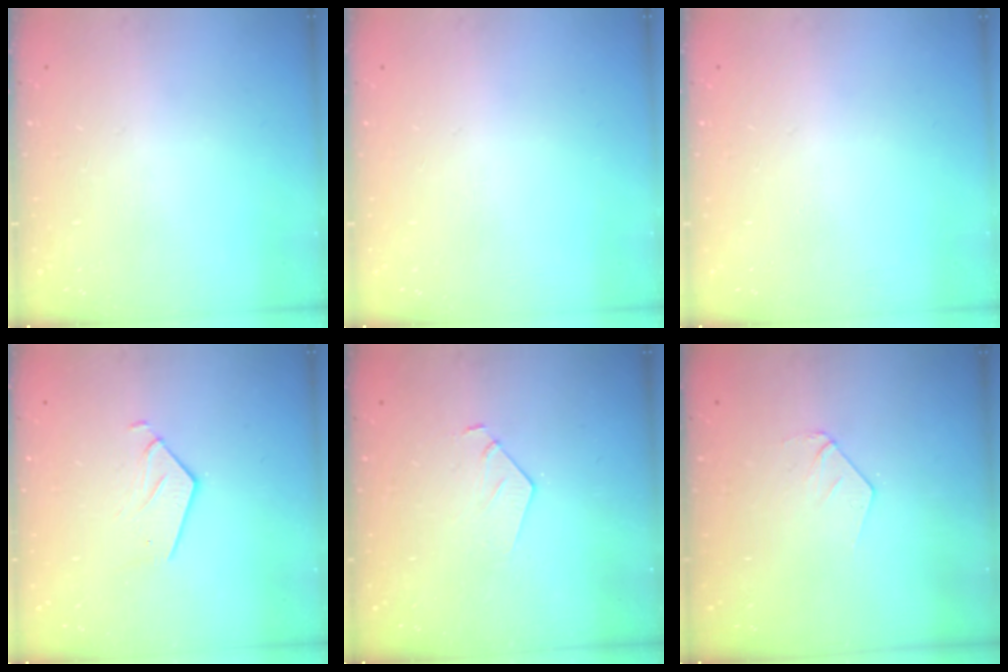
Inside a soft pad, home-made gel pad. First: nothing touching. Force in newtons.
{"total": 0.0}
{"total": 0.0}
{"total": 3.0, "press": 3.0, "slide": 0.2}
{"total": 6.0, "press": 6.0, "slide": 0.5}
{"total": 3.8, "press": 3.8, "slide": 0.3}